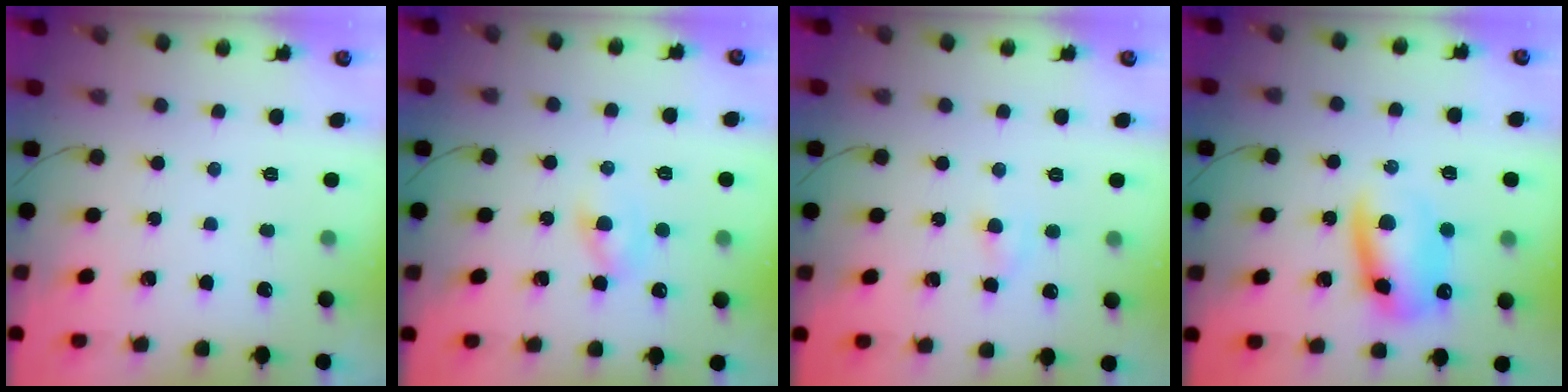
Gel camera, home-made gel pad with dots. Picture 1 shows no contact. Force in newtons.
{"total": 2.4, "press": 2.2, "slide": 1.0}
{"total": 2.8, "press": 2.6, "slide": 1.0}
{"total": 10.9, "press": 10.6, "slide": 2.4}